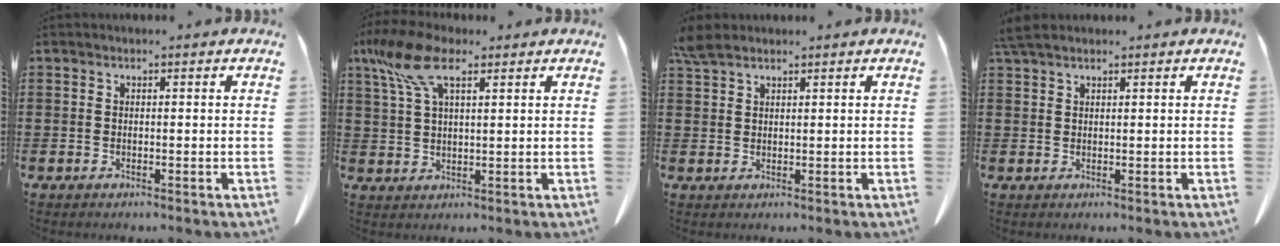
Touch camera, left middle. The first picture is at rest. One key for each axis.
{"total": 8.7, "fx": 5.0, "fy": 3.0, "fz": 6.5, "tx": -0.159, "ty": -0.009, "tz": 0.085}
{"total": 2.9, "fx": 2.4, "fy": 0.9, "fz": 1.5, "tx": -0.037, "ty": 0.002, "tz": 0.046}
{"total": 2.4, "fx": 1.9, "fy": 0.5, "fz": 1.3, "tx": -0.032, "ty": 0.000, "tz": 0.038}